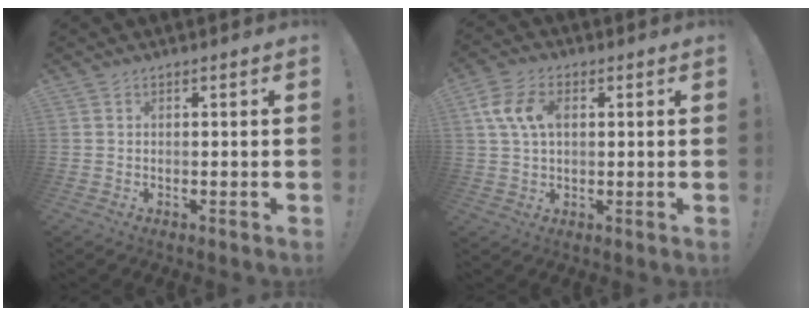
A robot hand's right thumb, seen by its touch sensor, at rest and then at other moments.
{"total": 9.2, "force": [2.1, 5.8, 6.8], "torque": [-0.138, 0.014, 0.041]}